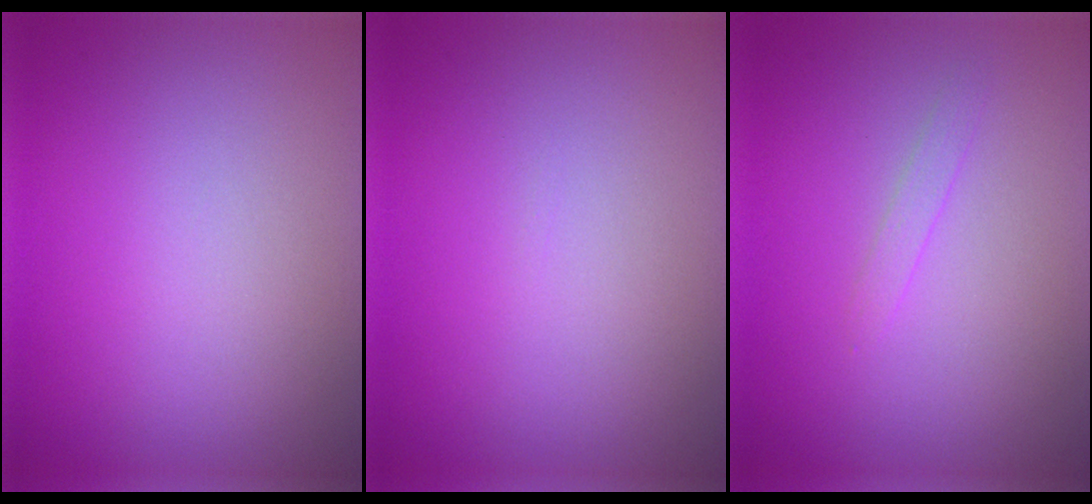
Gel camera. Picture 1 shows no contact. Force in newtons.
{"total": 0.0}
{"total": 0.8, "press": 0.8, "slide": 0.1}